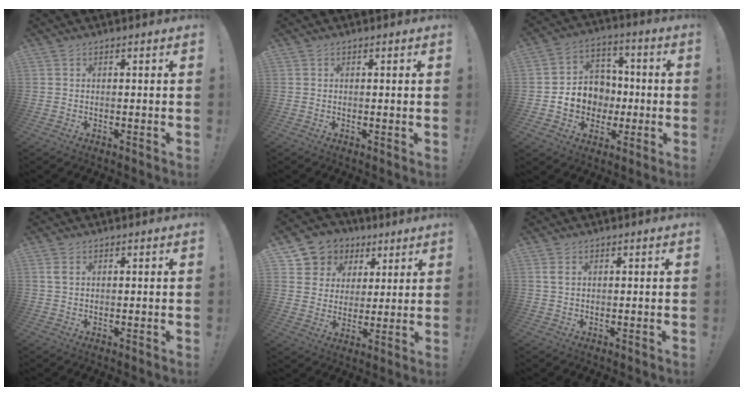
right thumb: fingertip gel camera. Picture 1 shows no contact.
{"total": 0.7, "force": [0.1, -0.4, 0.6], "torque": [-0.008, -0.002, 0.000]}
{"total": 11.2, "force": [-2.6, 10.3, 3.7], "torque": [-0.047, 0.020, -0.034]}
{"total": 1.7, "force": [0.9, 0.9, 1.2], "torque": [-0.018, 0.000, 0.015]}
{"total": 9.0, "force": [3.9, 7.9, 1.8], "torque": [-0.027, -0.031, 0.084]}
{"total": 2.0, "force": [0.9, 1.1, 1.4], "torque": [-0.024, 0.001, 0.015]}